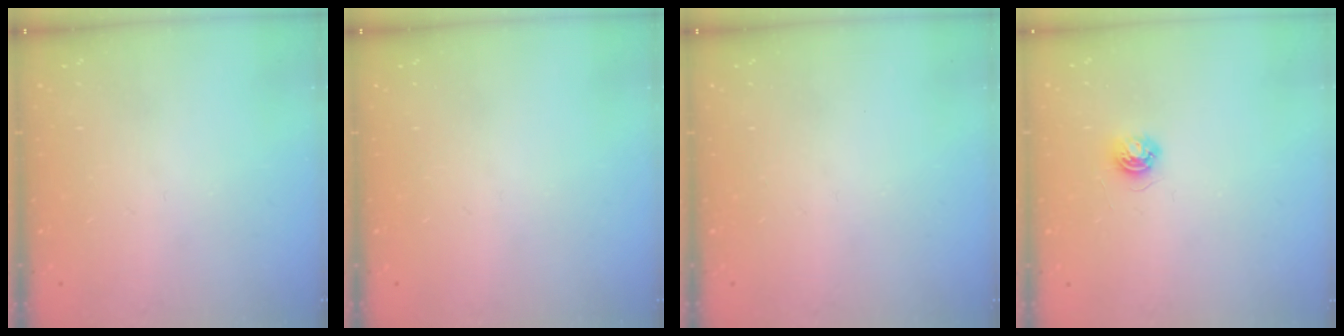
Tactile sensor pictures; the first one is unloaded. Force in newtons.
{"total": 0.0}
{"total": 0.0}
{"total": 4.0, "press": 4.0, "slide": 0.5}